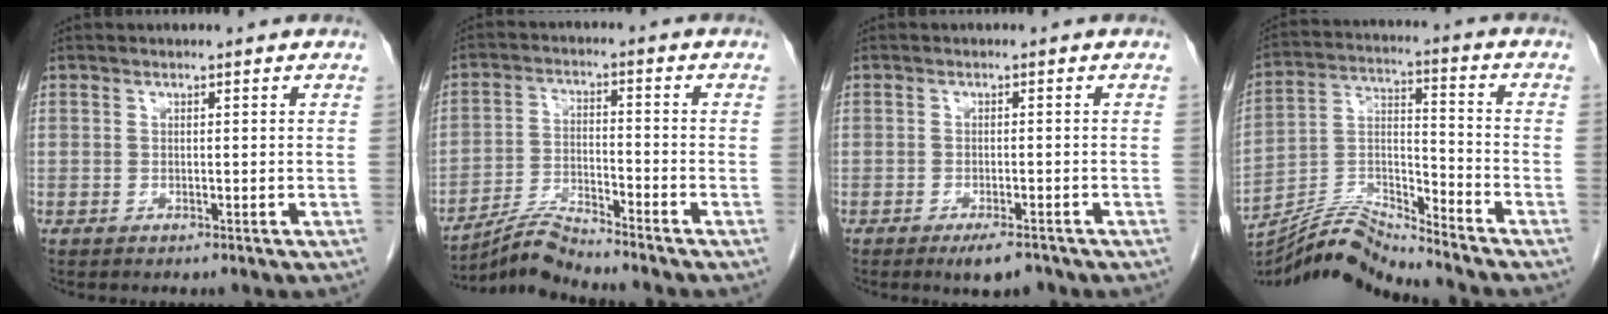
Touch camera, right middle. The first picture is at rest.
{"total": 6.0, "force": [-5.8, -1.1, 1.1], "torque": [-0.026, -0.013, -0.110]}
{"total": 3.3, "force": [-2.4, 0.7, 2.2], "torque": [-0.037, -0.005, -0.033]}
{"total": 11.2, "force": [-11.0, -1.4, 1.7], "torque": [-0.035, 0.029, -0.205]}